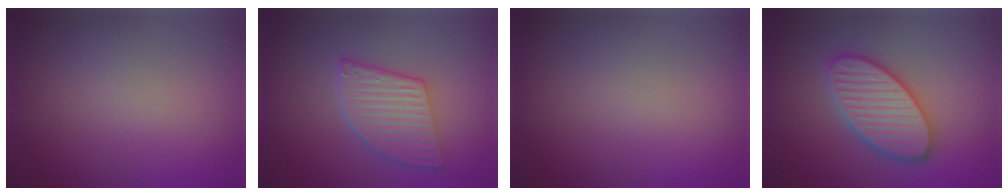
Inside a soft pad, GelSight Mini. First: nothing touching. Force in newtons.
{"total": 4.8, "press": 4.1, "slide": 2.5}
{"total": 0.0}
{"total": 5.6, "press": 5.5, "slide": 0.6}